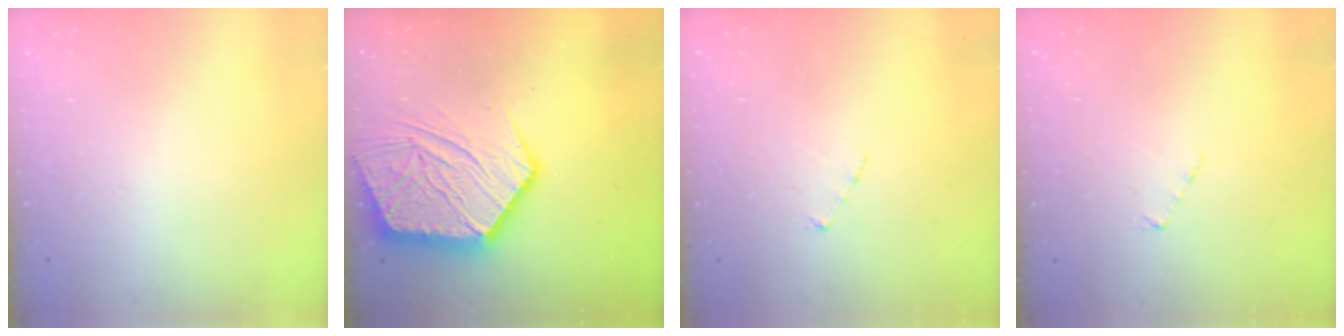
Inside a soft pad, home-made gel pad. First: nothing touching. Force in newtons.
{"total": 21.3, "press": 21.2, "slide": 1.6}
{"total": 3.0, "press": 3.0, "slide": 0.3}
{"total": 3.1, "press": 3.0, "slide": 0.3}